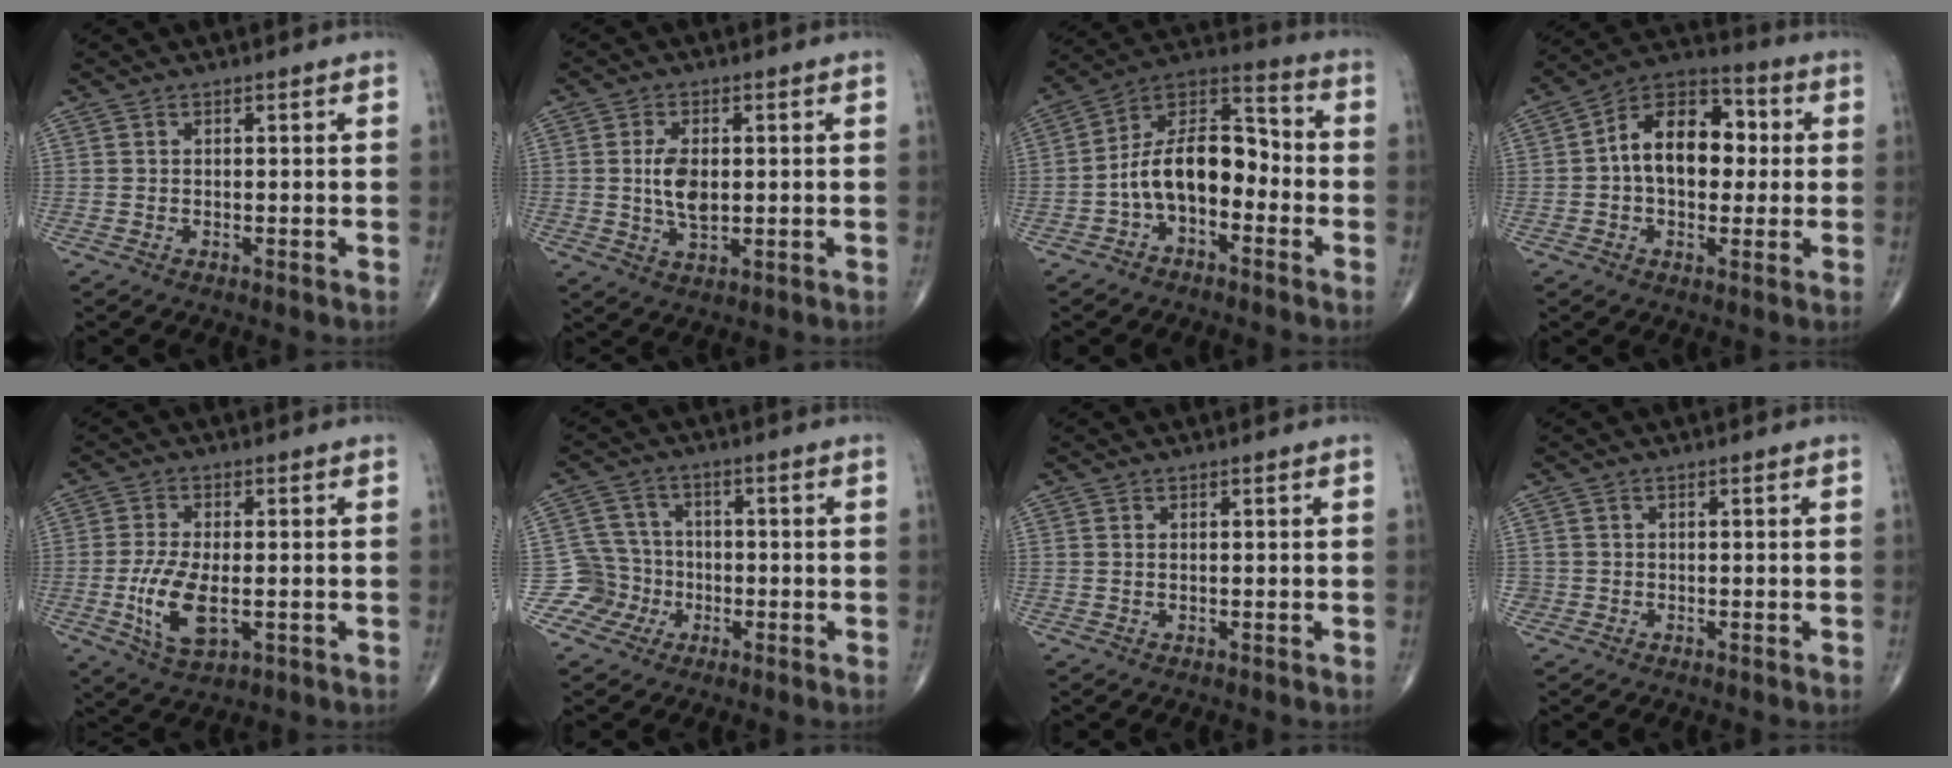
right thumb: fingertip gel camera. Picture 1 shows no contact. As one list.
[{"total": 6.0, "force": [0.4, 3.2, 5.1], "torque": [-0.093, -0.006, 0.008]}, {"total": 13.5, "force": [-3.3, 7.8, 10.5], "torque": [-0.161, 0.061, -0.070]}, {"total": 14.5, "force": [1.0, 9.4, 11.0], "torque": [-0.141, 0.033, 0.002]}, {"total": 9.4, "force": [-1.9, 4.3, 8.1], "torque": [-0.164, -0.010, -0.031]}, {"total": 6.5, "force": [-2.6, 6.0, -0.2], "torque": [0.047, 0.026, -0.053]}, {"total": 0.0}, {"total": 0.9, "force": [-0.3, 0.9, 0.0], "torque": [0.005, 0.006, -0.007]}]